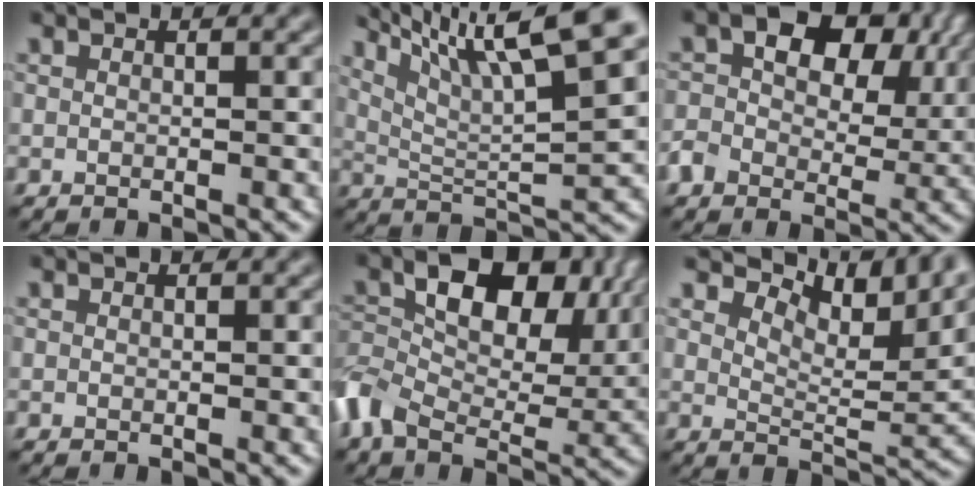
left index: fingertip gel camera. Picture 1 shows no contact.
{"total": 12.2, "force": [8.2, 2.4, 8.7], "torque": [-0.147, 0.016, 0.123]}
{"total": 9.2, "force": [1.9, 6.6, 6.1], "torque": [-0.103, 0.002, 0.021]}
{"total": 0.0}
{"total": 12.0, "force": [2.3, 8.0, 8.6], "torque": [-0.168, -0.007, 0.032]}
{"total": 10.2, "force": [8.3, 3.0, 5.2], "torque": [-0.088, 0.008, 0.125]}